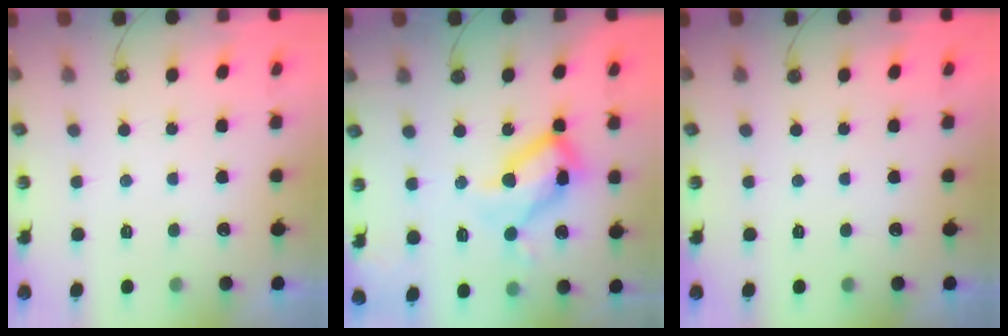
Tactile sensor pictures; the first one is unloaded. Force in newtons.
{"total": 19.9, "press": 19.9, "slide": 1.7}
{"total": 0.0}